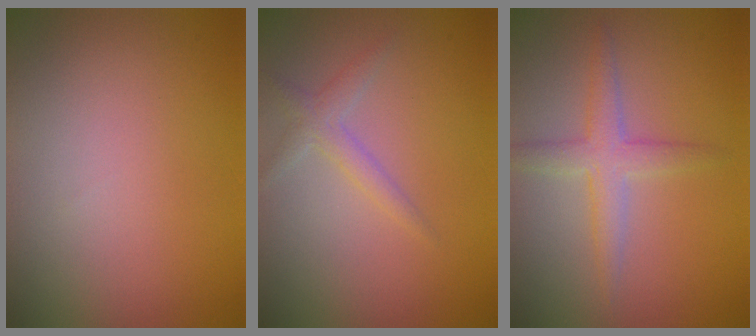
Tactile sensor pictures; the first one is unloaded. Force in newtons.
{"total": 1.7, "press": 1.6, "slide": 0.1}
{"total": 2.9, "press": 2.9, "slide": 0.1}